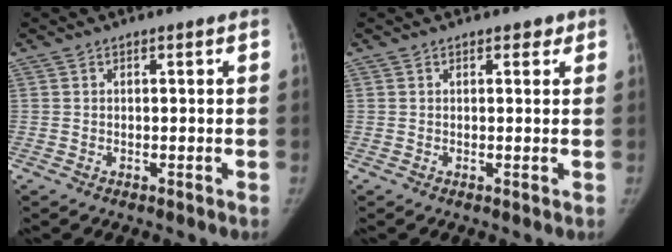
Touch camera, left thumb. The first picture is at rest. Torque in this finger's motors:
{"motor_torque": [-0.02, 0.01, -0.28, 0.05, -0.03]}